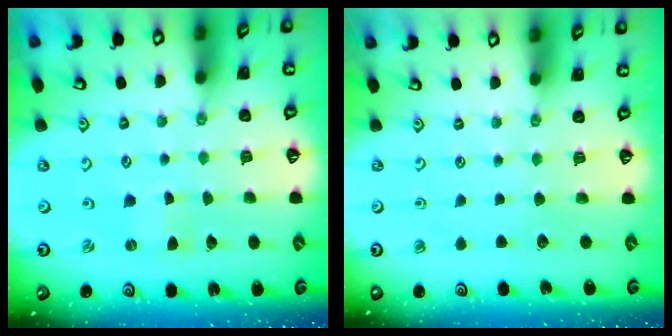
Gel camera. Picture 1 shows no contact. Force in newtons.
{"total": 0.0}